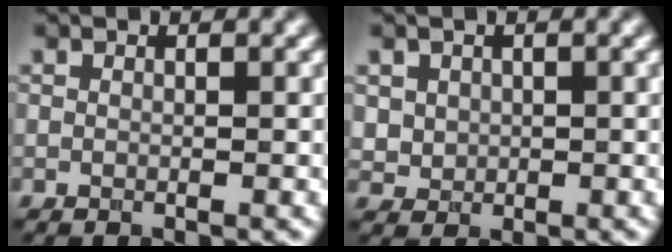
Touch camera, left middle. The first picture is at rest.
{"total": 1.7, "force": [0.4, 1.6, 0.4], "torque": [-0.008, -0.009, 0.021]}